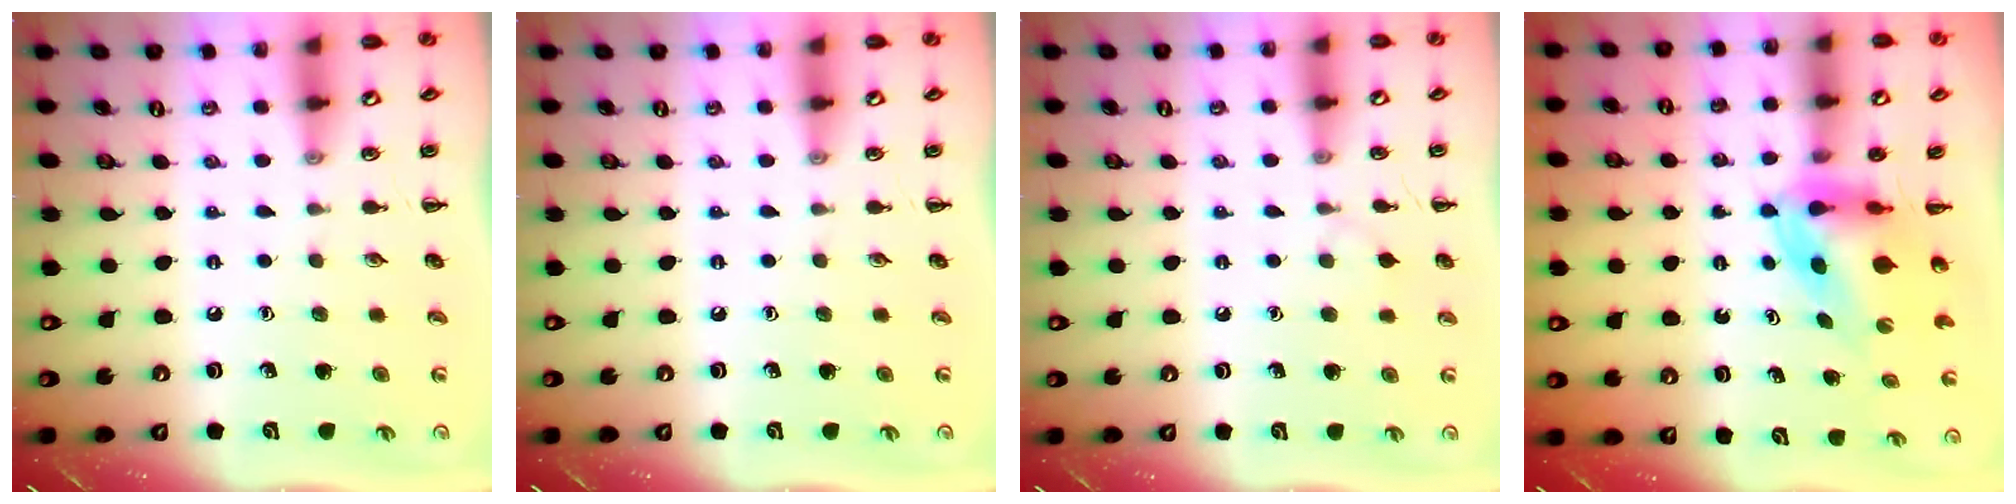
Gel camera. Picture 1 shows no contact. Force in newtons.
{"total": 0.0}
{"total": 4.2, "press": 3.9, "slide": 1.6}
{"total": 5.7, "press": 5.7, "slide": 0.8}